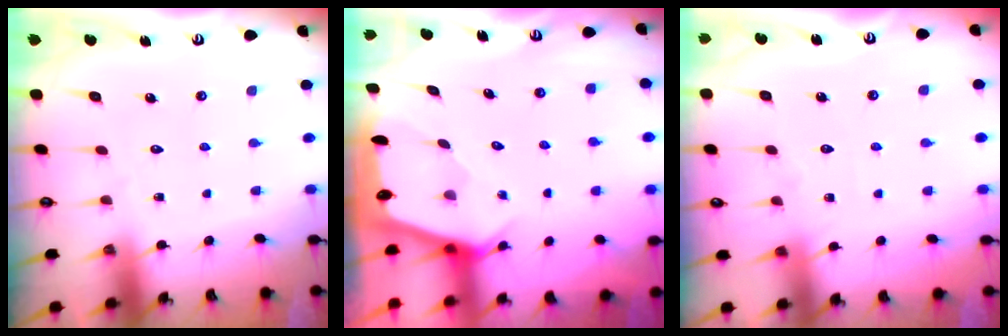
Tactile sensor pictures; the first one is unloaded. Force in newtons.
{"total": 2.2, "press": 2.2, "slide": 0.3}
{"total": 2.6, "press": 2.6, "slide": 0.4}